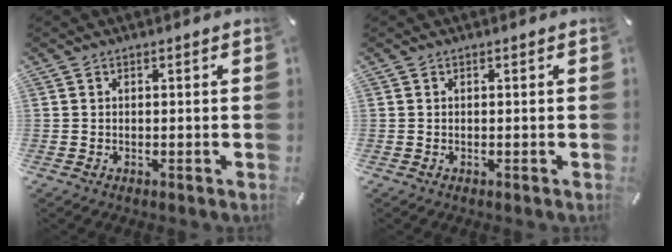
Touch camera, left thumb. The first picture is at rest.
{"total": 0.0}